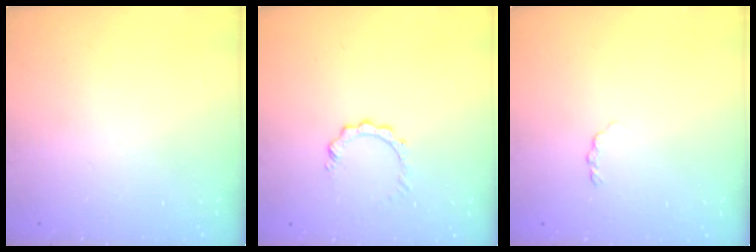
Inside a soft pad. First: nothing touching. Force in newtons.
{"total": 2.9, "press": 2.9, "slide": 0.3}
{"total": 2.9, "press": 2.8, "slide": 0.4}